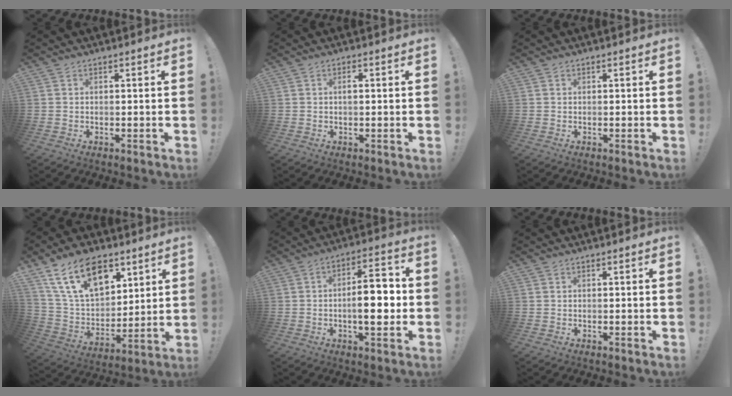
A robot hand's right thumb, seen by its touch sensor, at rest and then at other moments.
{"total": 1.2, "force": [0.1, 0.6, 1.1], "torque": [-0.020, 0.002, 0.000]}
{"total": 0.0}
{"total": 19.3, "force": [10.6, 11.3, 11.5], "torque": [-0.213, -0.053, 0.194]}
{"total": 12.1, "force": [-1.7, 4.7, 11.1], "torque": [-0.159, 0.009, -0.035]}
{"total": 0.0}